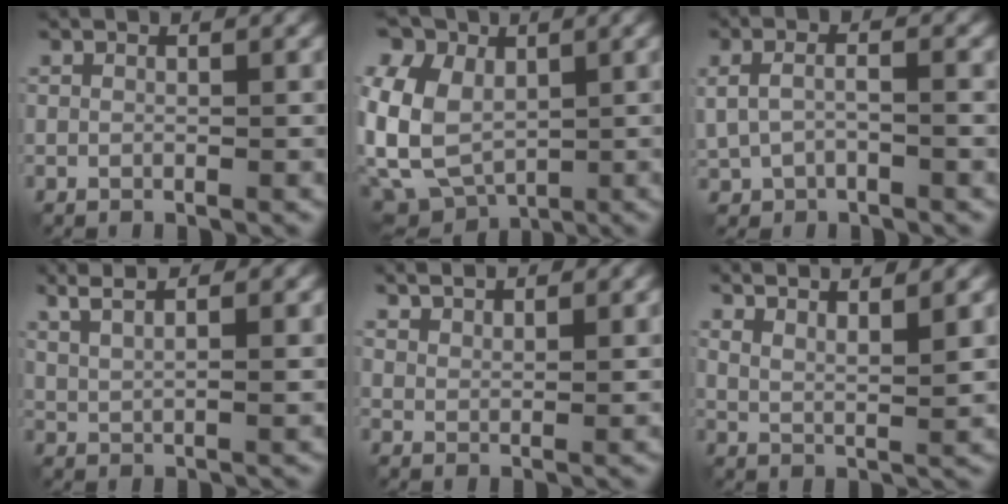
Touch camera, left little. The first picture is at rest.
{"total": 11.3, "force": [2.2, 8.7, 6.9], "torque": [-0.173, 0.017, 0.037]}
{"total": 3.5, "force": [0.0, 2.2, 2.8], "torque": [-0.072, 0.003, 0.003]}
{"total": 5.6, "force": [3.7, 1.8, 3.9], "torque": [-0.064, 0.021, 0.045]}
{"total": 3.3, "force": [2.9, 0.9, 1.3], "torque": [-0.023, -0.001, 0.045]}
{"total": 6.0, "force": [4.5, 1.3, 3.8], "torque": [-0.052, 0.013, 0.055]}